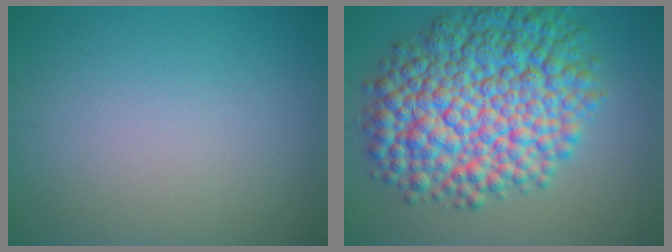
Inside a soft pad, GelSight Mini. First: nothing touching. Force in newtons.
{"total": 12.8, "press": 12.8, "slide": 0.2}